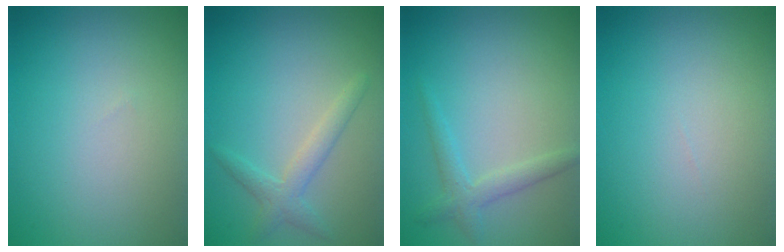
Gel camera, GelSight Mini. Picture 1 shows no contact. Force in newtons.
{"total": 2.2, "press": 2.2, "slide": 0.1}
{"total": 2.0, "press": 2.0, "slide": 0.1}
{"total": 0.0}